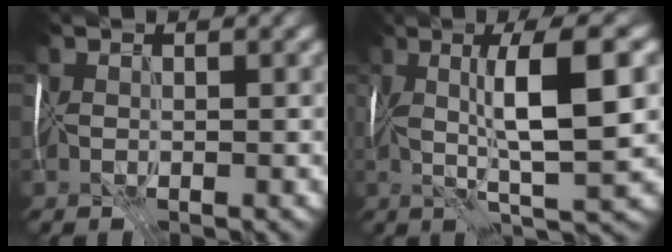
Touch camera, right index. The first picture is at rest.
{"total": 9.0, "force": [1.2, 1.7, 8.7], "torque": [-0.142, 0.009, 0.021]}